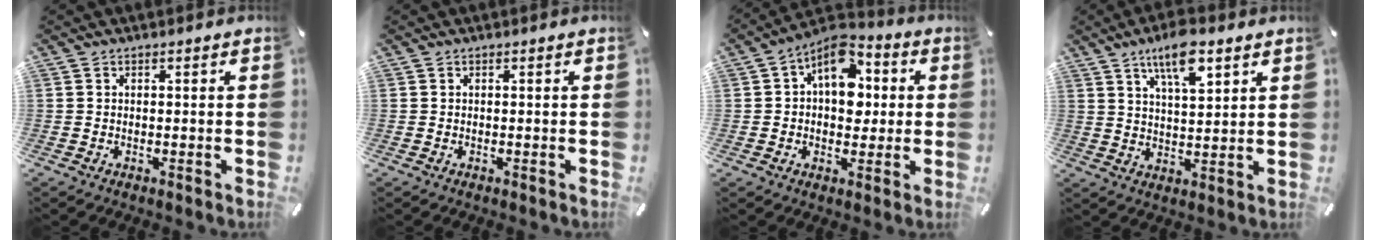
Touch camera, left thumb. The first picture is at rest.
{"total": 0.0}
{"total": 11.4, "force": [3.0, 7.9, 7.6], "torque": [-0.119, -0.019, 0.054]}
{"total": 9.9, "force": [6.4, 3.5, 6.6], "torque": [-0.112, -0.021, 0.109]}